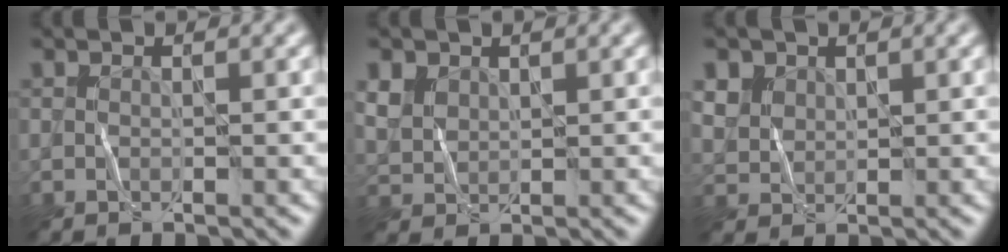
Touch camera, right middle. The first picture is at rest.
{"total": 2.1, "force": [1.4, 1.5, 0.4], "torque": [-0.026, 0.002, 0.031]}
{"total": 2.3, "force": [1.6, 1.6, 0.1], "torque": [-0.017, 0.004, 0.029]}